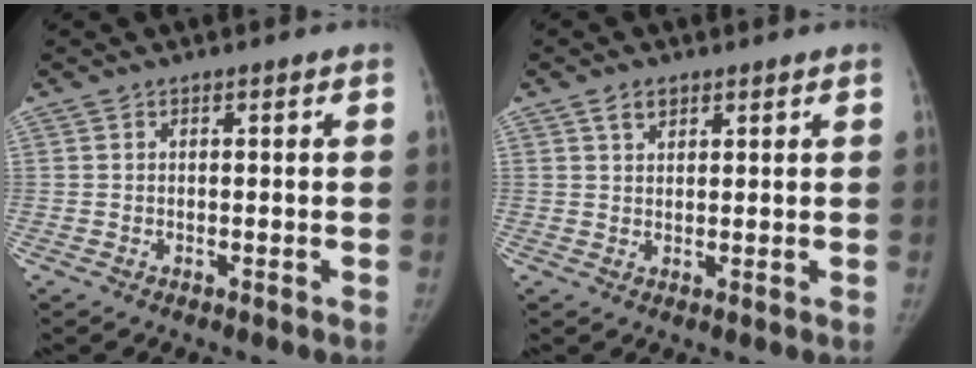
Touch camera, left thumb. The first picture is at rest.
{"total": 3.4, "force": [1.9, 2.0, 2.0], "torque": [-0.028, -0.005, 0.037]}